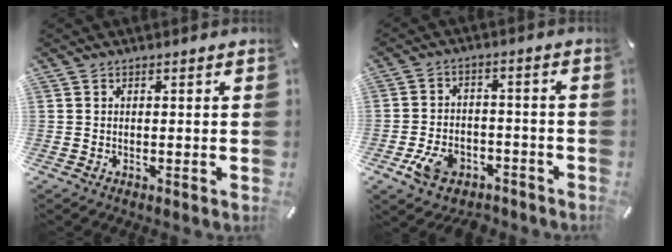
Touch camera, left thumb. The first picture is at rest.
{"total": 7.5, "force": [-4.1, 5.2, 3.6], "torque": [-0.078, 0.021, -0.073]}